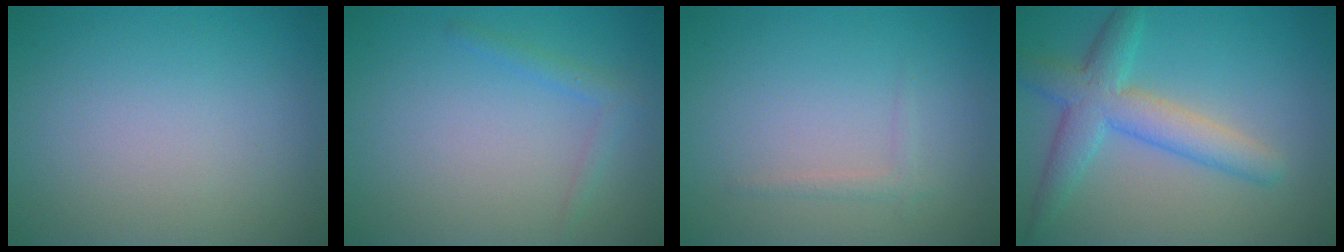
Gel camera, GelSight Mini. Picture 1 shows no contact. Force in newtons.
{"total": 1.3, "press": 1.3, "slide": 0.1}
{"total": 0.9, "press": 0.9, "slide": 0.0}
{"total": 5.1, "press": 5.1, "slide": 0.1}